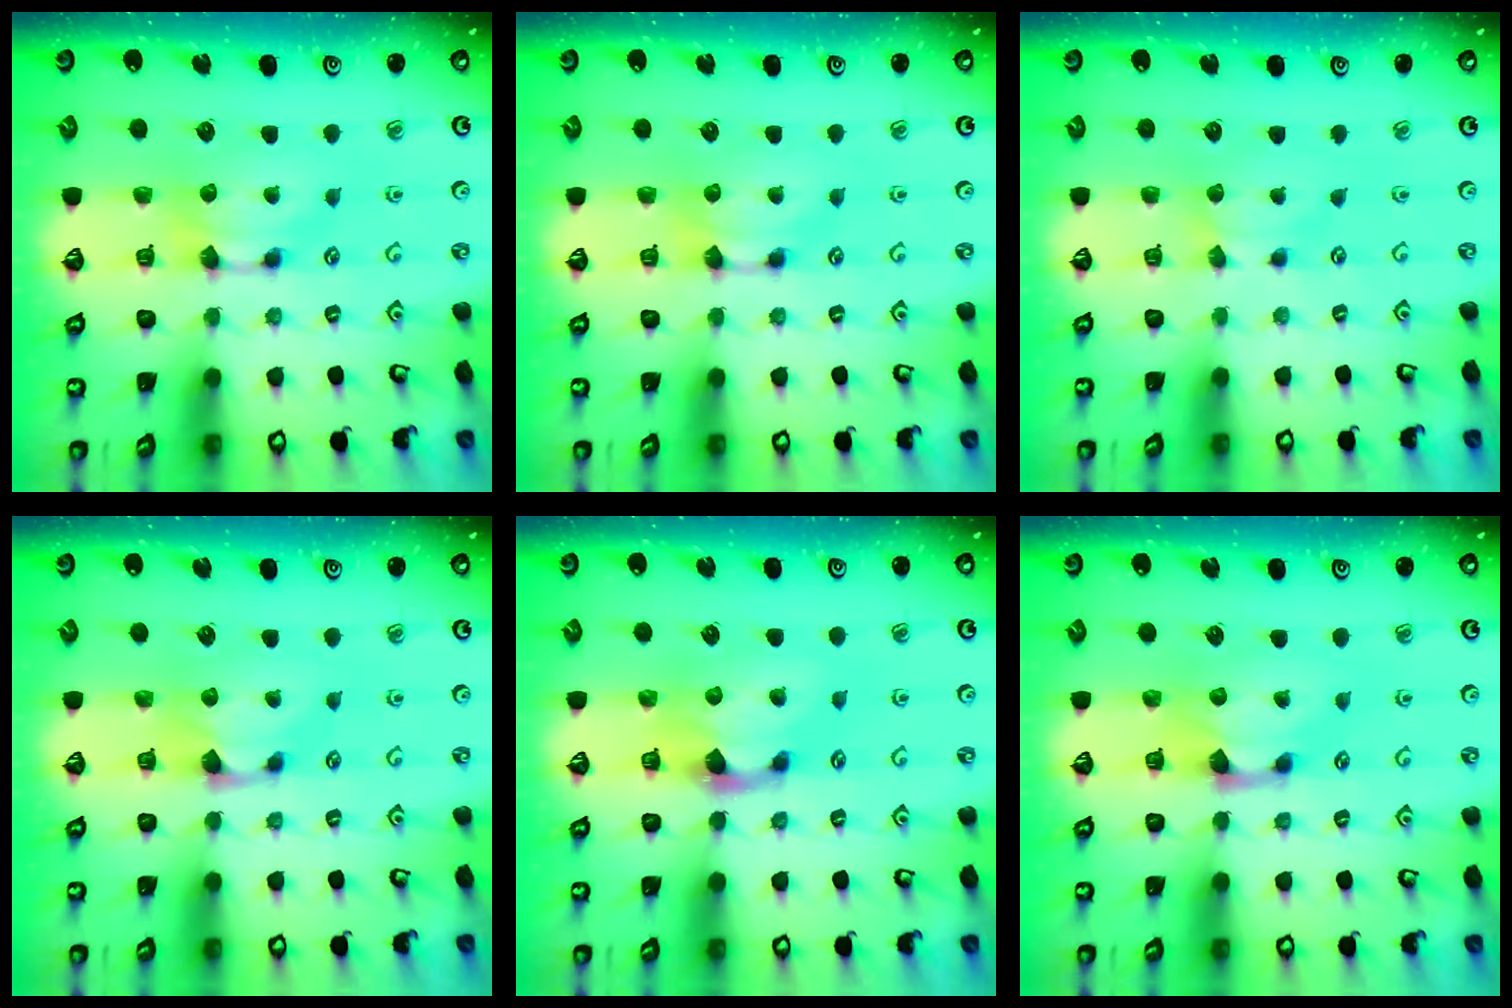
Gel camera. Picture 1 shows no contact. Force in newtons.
{"total": 0.0}
{"total": 2.0, "press": 2.0, "slide": 0.5}
{"total": 0.9, "press": 0.5, "slide": 0.7}
{"total": 1.7, "press": 1.3, "slide": 1.1}
{"total": 1.2, "press": 0.2, "slide": 1.2}